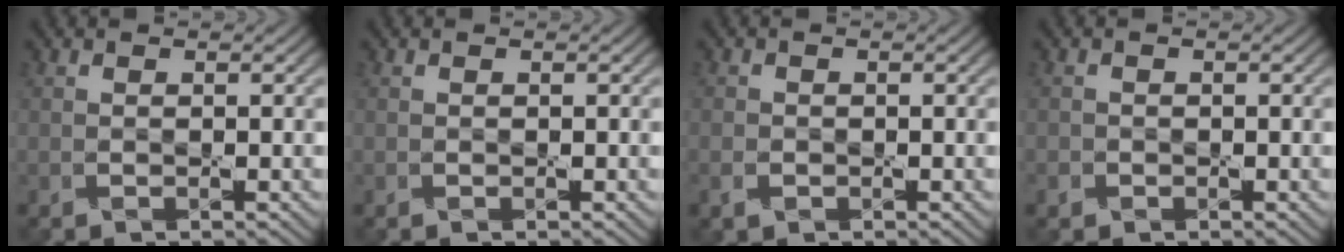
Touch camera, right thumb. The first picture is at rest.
{"total": 0.0}
{"total": 1.8, "force": [-0.8, 1.4, 0.8], "torque": [-0.021, -0.006, -0.019]}
{"total": 1.0, "force": [-0.5, 0.8, 0.1], "torque": [0.000, -0.004, -0.013]}